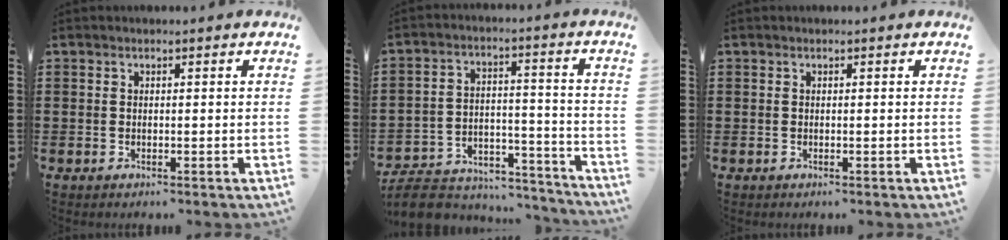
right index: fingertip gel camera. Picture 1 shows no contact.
{"total": 8.1, "force": [-7.6, 2.0, 2.1], "torque": [-0.042, 0.019, -0.150]}
{"total": 0.0}